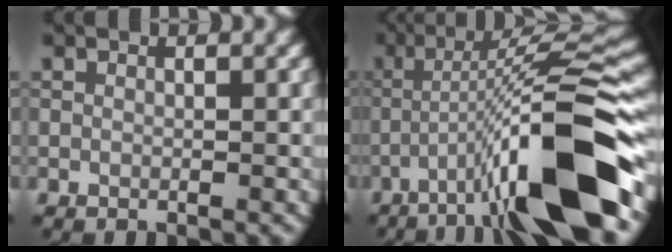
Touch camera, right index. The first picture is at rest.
{"total": 13.6, "force": [-6.0, 2.3, 12.0], "torque": [-0.185, 0.017, -0.096]}